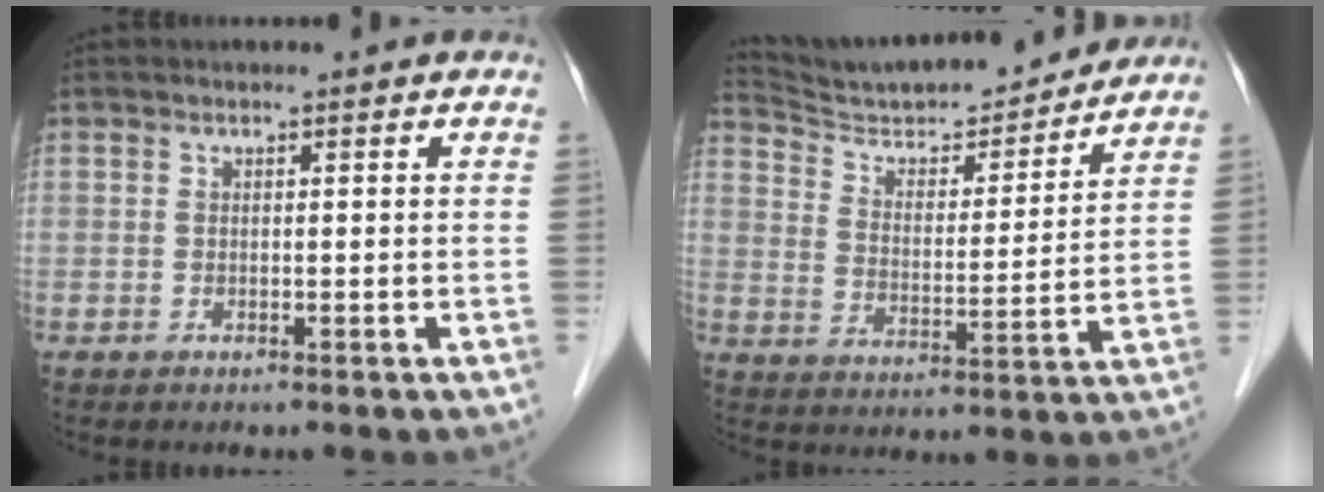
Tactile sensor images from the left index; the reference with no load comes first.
{"total": 17.1, "force": [16.2, 2.1, 5.0], "torque": [-0.087, -0.006, 0.253]}